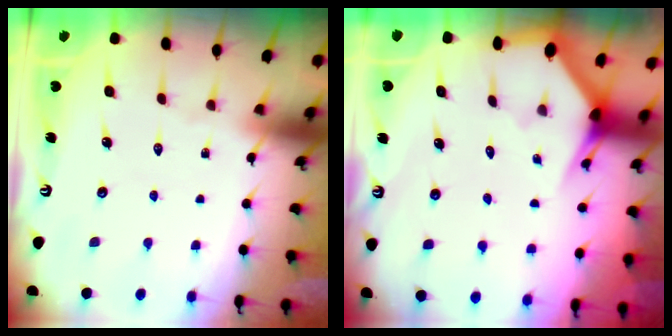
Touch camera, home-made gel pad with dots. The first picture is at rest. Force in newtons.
{"total": 2.6, "press": 2.6, "slide": 0.2}